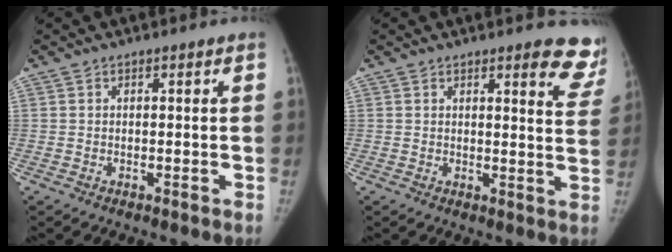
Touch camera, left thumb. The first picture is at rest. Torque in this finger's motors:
{"motor_torque": [0.26, -0.47, 0.72, -0.66, 0.11]}